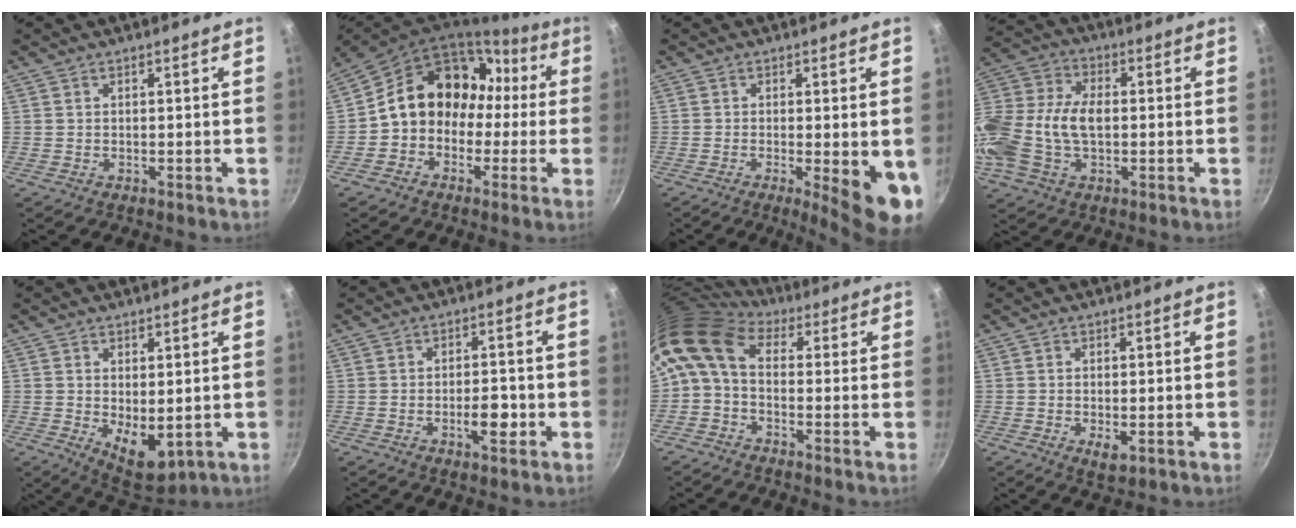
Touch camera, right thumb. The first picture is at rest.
{"total": 15.6, "force": [0.2, 12.6, 9.1], "torque": [-0.103, 0.063, -0.006]}
{"total": 10.6, "force": [-2.5, 2.6, 10.0], "torque": [-0.119, -0.009, -0.026]}
{"total": 19.0, "force": [-1.5, 12.3, 14.4], "torque": [-0.311, 0.030, -0.037]}
{"total": 7.9, "force": [-0.1, 4.2, 6.7], "torque": [-0.081, -0.020, 0.015]}
{"total": 5.0, "force": [-1.5, 2.2, 4.2], "torque": [-0.053, 0.009, -0.024]}
{"total": 8.5, "force": [1.0, 5.7, 6.3], "torque": [-0.122, 0.027, -0.003]}
{"total": 2.9, "force": [-0.7, 1.3, 2.5], "torque": [-0.042, -0.010, -0.008]}